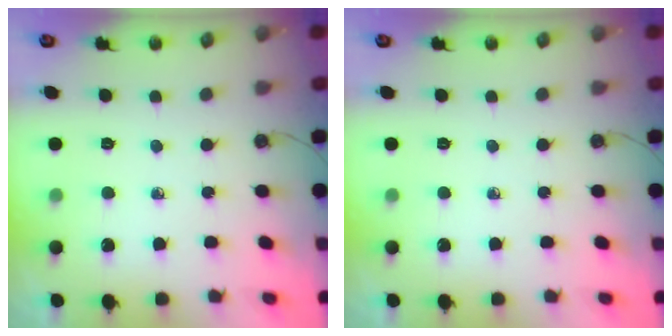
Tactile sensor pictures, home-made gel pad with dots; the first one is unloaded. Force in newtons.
{"total": 0.0}